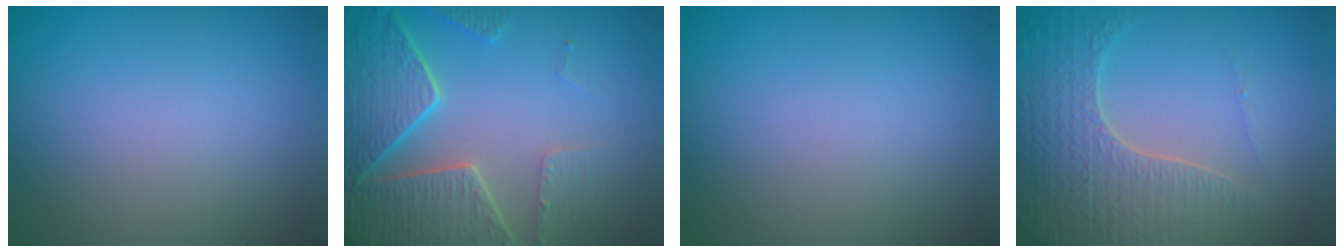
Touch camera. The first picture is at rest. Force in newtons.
{"total": 7.0, "press": 5.6, "slide": 4.2}
{"total": 0.0}
{"total": 4.9, "press": 4.4, "slide": 2.3}